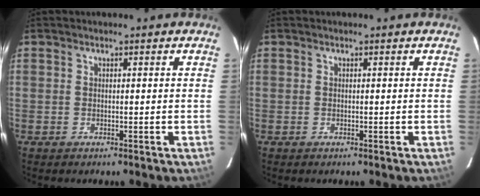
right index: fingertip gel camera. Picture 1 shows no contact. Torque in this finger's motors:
{"motor_torque": [0.00, 0.00, 0.03, 0.00]}